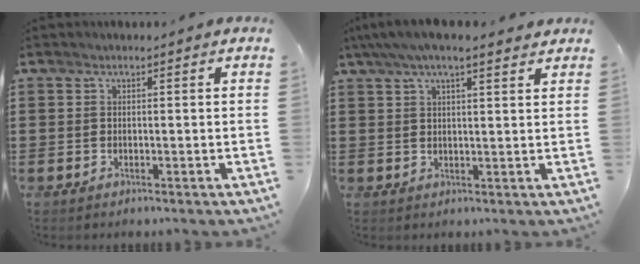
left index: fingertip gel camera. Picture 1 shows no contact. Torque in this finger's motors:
{"motor_torque": [1.90, 0.24, 0.80, 0.19]}